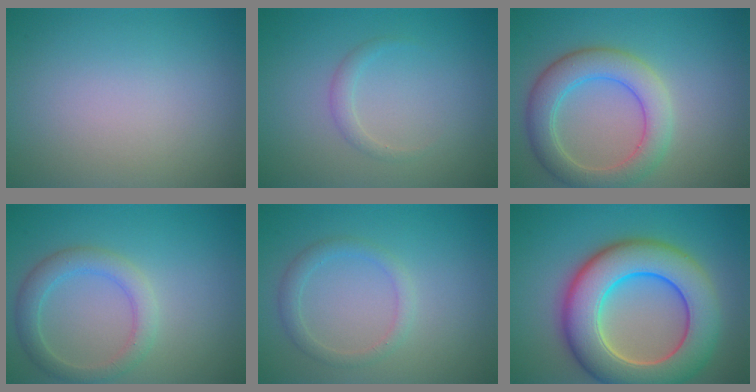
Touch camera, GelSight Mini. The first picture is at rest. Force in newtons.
{"total": 1.1, "press": 1.1, "slide": 0.0}
{"total": 5.3, "press": 5.3, "slide": 0.4}
{"total": 3.1, "press": 3.1, "slide": 0.1}
{"total": 1.8, "press": 1.8, "slide": 0.2}
{"total": 11.1, "press": 11.1, "slide": 0.8}